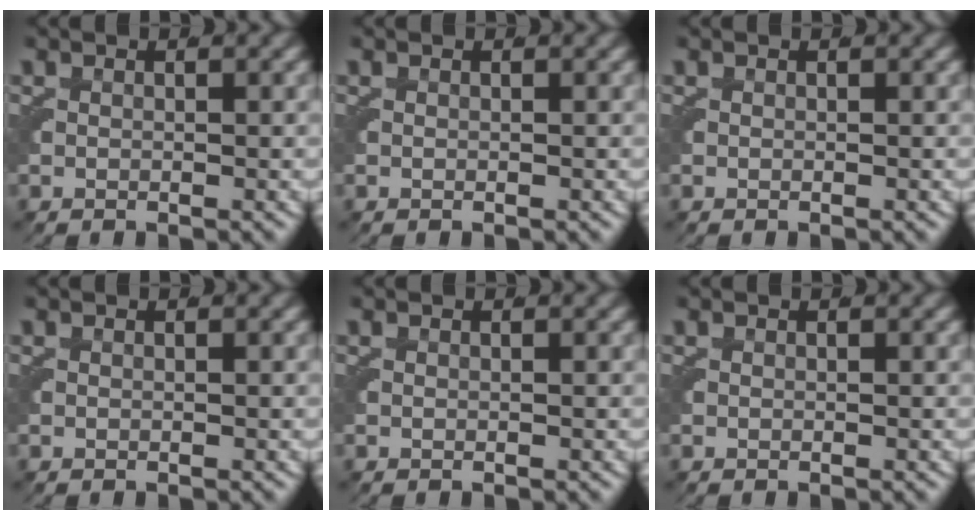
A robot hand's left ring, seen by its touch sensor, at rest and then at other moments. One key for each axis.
{"total": 0.0}
{"total": 0.0}
{"total": 0.0}
{"total": 0.0}
{"total": 0.0}